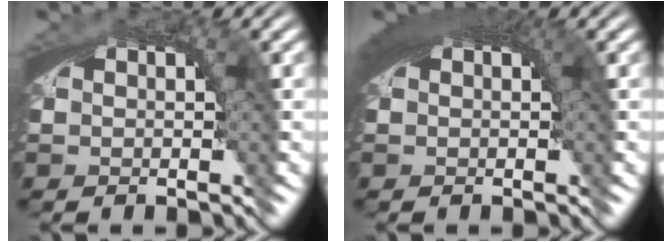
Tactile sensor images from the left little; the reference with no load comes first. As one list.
[{"total": 3.3, "force": [1.2, 0.9, 2.9], "torque": [-0.032, 0.011, 0.014]}]